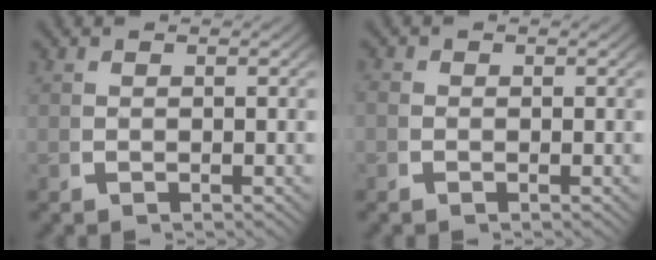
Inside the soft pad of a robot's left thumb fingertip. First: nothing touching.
{"total": 0.7, "force": [-0.3, 0.6, 0.1], "torque": [-0.003, -0.004, -0.009]}